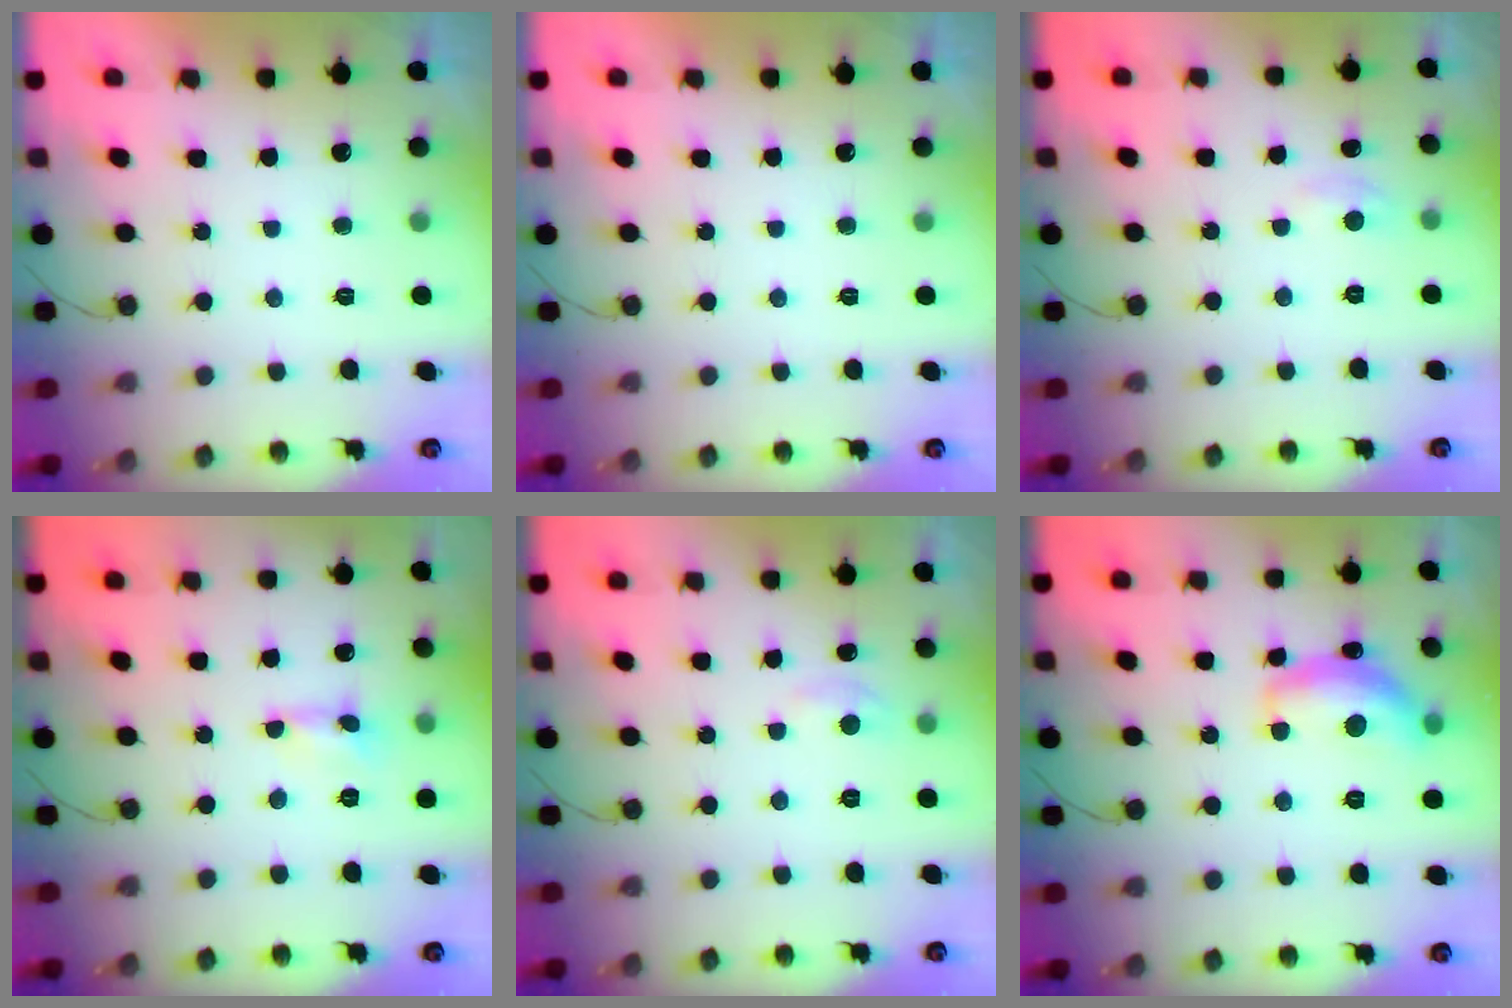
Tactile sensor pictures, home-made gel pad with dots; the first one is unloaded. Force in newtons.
{"total": 0.0}
{"total": 2.3, "press": 2.3, "slide": 0.3}
{"total": 0.0}
{"total": 3.3, "press": 3.3, "slide": 0.4}
{"total": 13.7, "press": 13.7, "slide": 0.8}